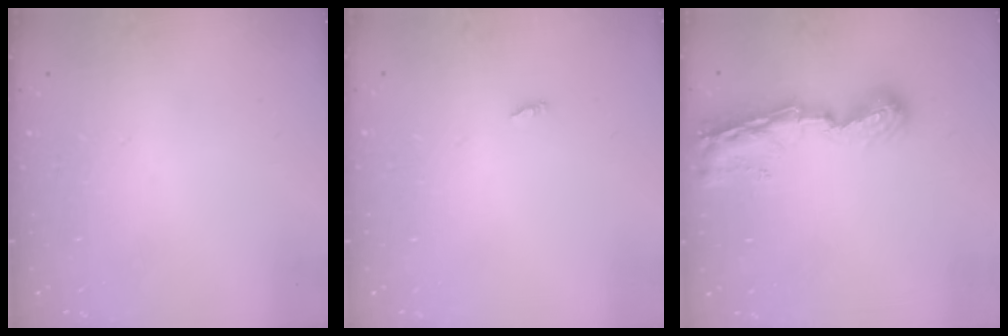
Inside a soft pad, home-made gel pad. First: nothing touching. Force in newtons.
{"total": 1.8, "press": 1.8, "slide": 0.2}
{"total": 9.3, "press": 9.3, "slide": 1.0}